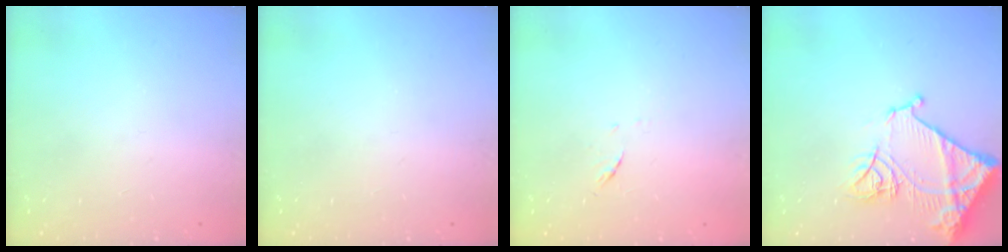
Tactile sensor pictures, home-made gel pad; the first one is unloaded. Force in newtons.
{"total": 0.0}
{"total": 4.8, "press": 4.7, "slide": 1.0}
{"total": 17.3, "press": 17.3, "slide": 1.6}